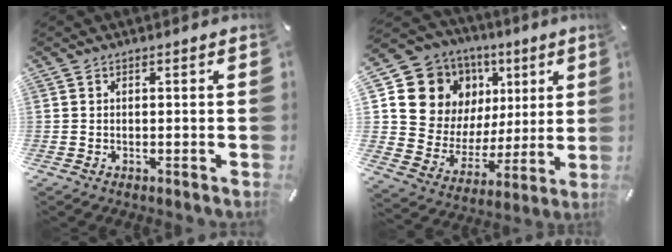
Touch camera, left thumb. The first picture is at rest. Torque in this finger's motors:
{"motor_torque": [2.43, 2.57, 1.40, -1.37, 0.08]}